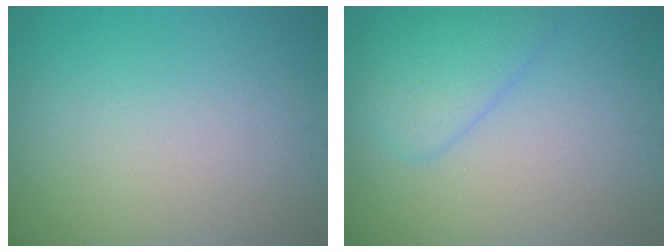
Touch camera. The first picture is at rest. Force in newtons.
{"total": 3.4, "press": 3.4, "slide": 0.2}